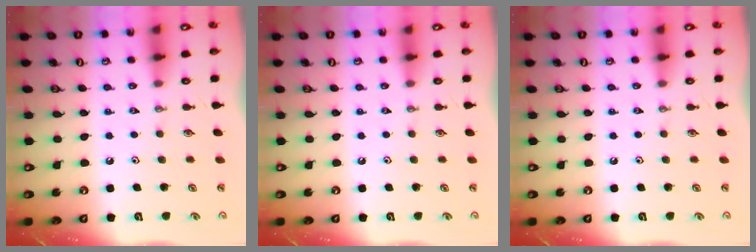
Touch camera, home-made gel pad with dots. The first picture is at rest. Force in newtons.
{"total": 0.0}
{"total": 0.0}